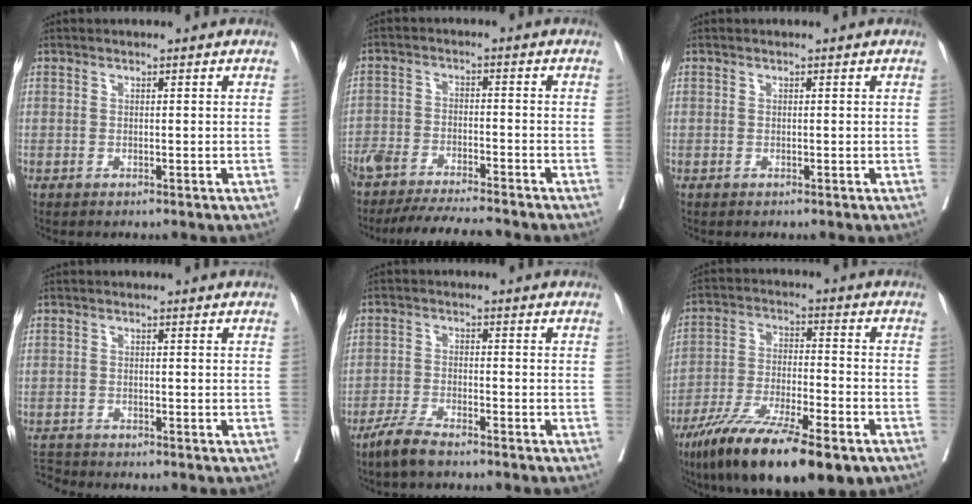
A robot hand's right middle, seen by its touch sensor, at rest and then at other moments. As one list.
[{"total": 13.2, "force": [-11.9, 1.5, 5.4], "torque": [-0.087, -0.008, -0.183]}, {"total": 0.0}, {"total": 2.2, "force": [-2.1, -0.3, -0.4], "torque": [0.007, -0.017, -0.038]}, {"total": 4.4, "force": [-3.7, 0.6, 2.4], "torque": [-0.055, -0.008, -0.074]}, {"total": 18.7, "force": [-12.4, 3.9, 13.5], "torque": [-0.217, -0.035, -0.210]}]